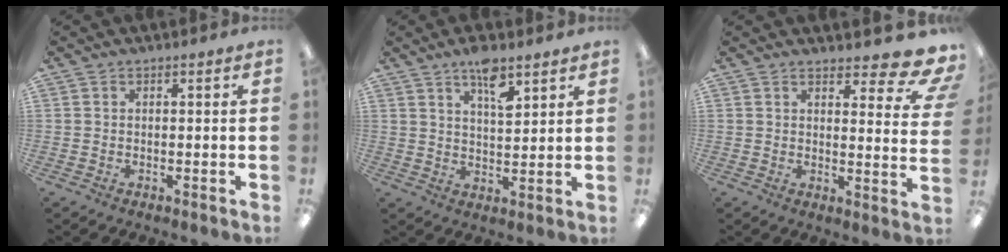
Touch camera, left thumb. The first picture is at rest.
{"total": 7.3, "force": [4.9, 2.6, 4.7], "torque": [-0.065, -0.029, 0.080]}
{"total": 8.2, "force": [6.1, 2.8, 4.8], "torque": [-0.049, -0.044, 0.102]}